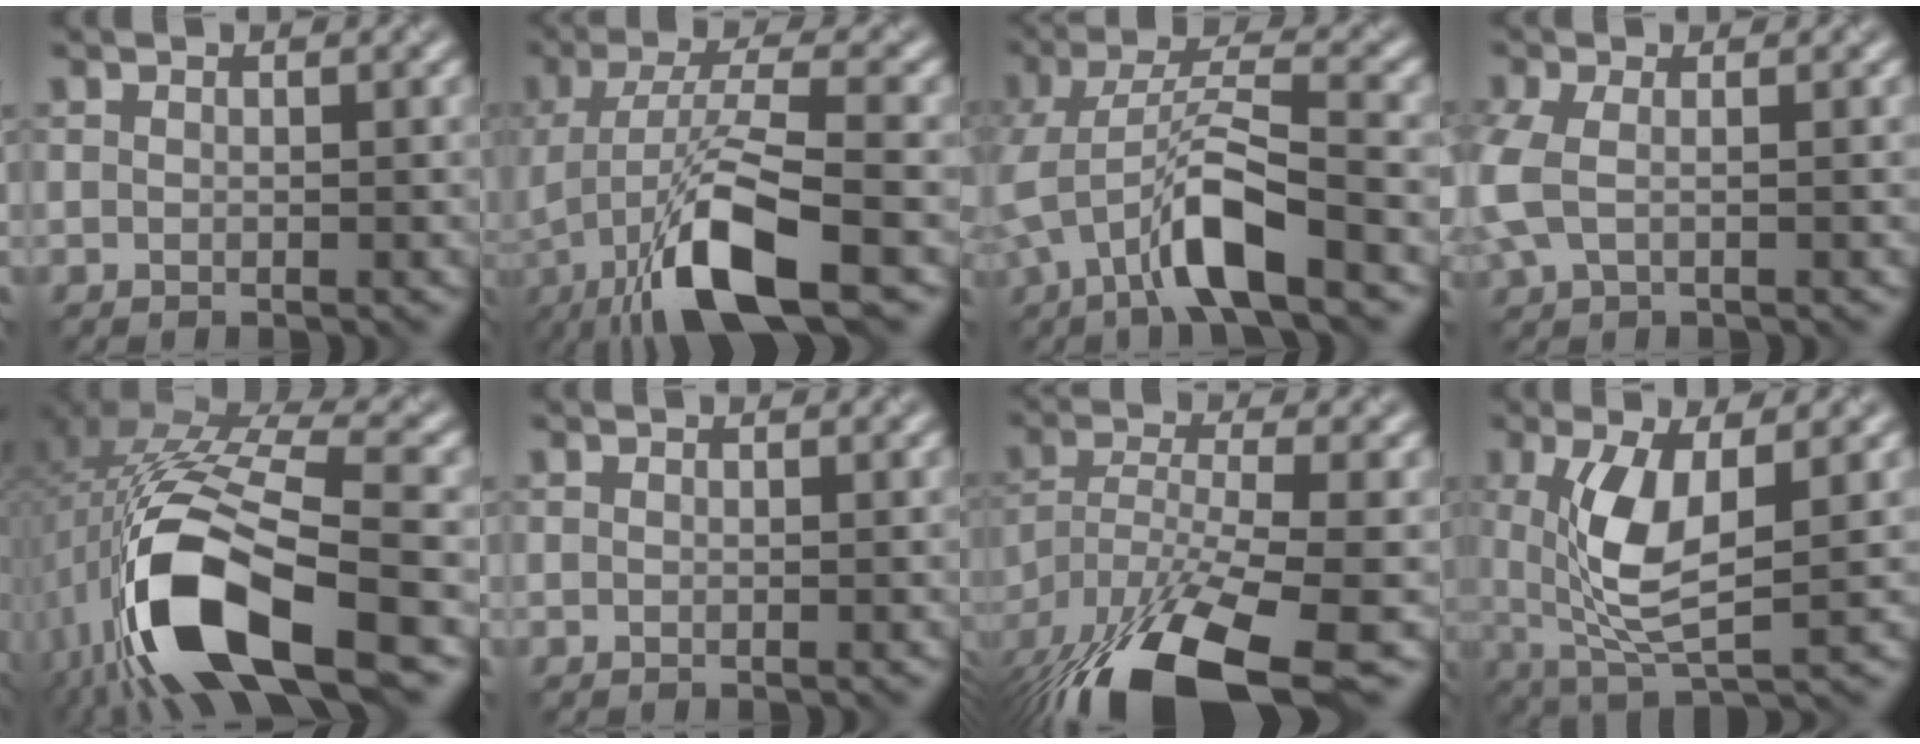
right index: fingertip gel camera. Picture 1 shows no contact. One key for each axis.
{"total": 9.9, "fx": -4.4, "fy": 2.5, "fz": 8.5, "tx": -0.163, "ty": 0.001, "tz": -0.083}
{"total": 7.8, "fx": -4.0, "fy": 2.2, "fz": 6.4, "tx": -0.127, "ty": 0.005, "tz": -0.077}
{"total": 3.3, "fx": -0.4, "fy": 1.9, "fz": 2.7, "tx": -0.086, "ty": -0.003, "tz": -0.011}
{"total": 15.3, "fx": -5.6, "fy": 6.2, "fz": 12.8, "tx": -0.263, "ty": -0.020, "tz": -0.093}
{"total": 0.0}
{"total": 13.5, "fx": -8.7, "fy": 4.3, "fz": 9.4, "tx": -0.209, "ty": -0.038, "tz": -0.148}
{"total": 6.8, "fx": 0.7, "fy": 2.3, "fz": 6.3, "tx": -0.134, "ty": -0.013, "tz": 0.018}